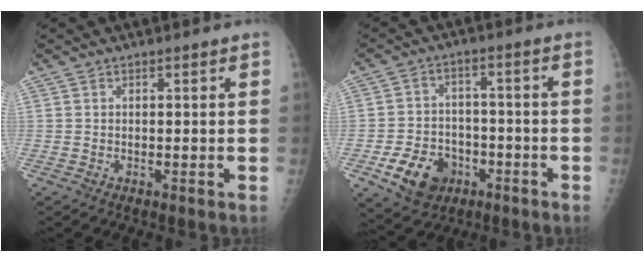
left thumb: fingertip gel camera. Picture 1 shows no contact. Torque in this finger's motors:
{"motor_torque": [-0.34, 1.15, 0.05, 0.03, 0.00]}